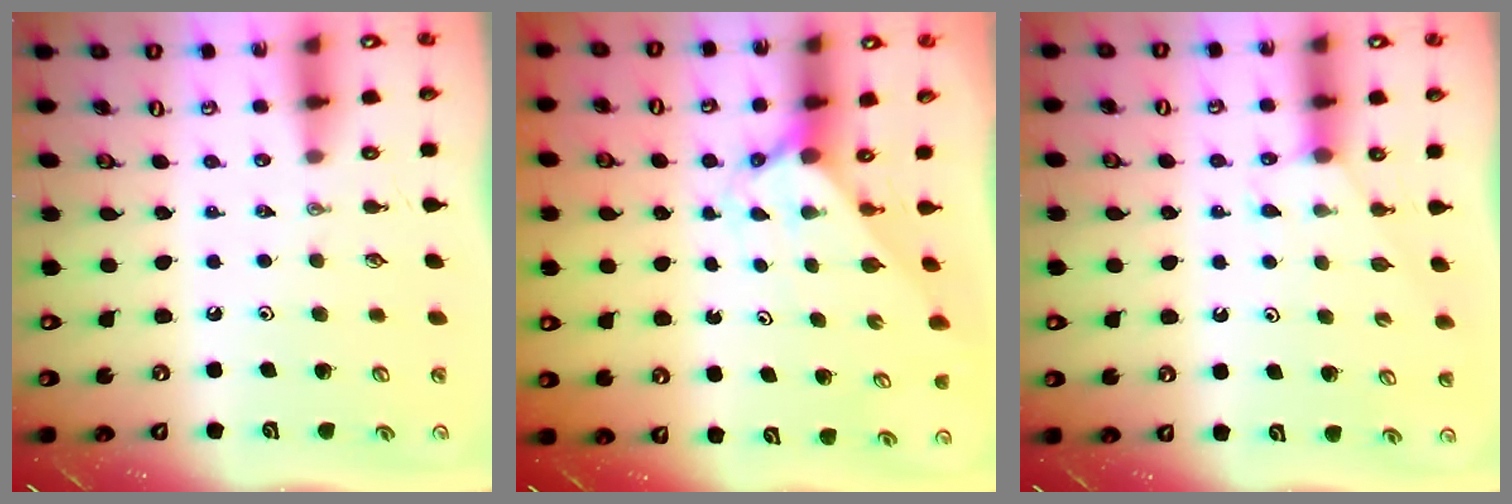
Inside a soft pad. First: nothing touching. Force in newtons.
{"total": 2.0, "press": 2.0, "slide": 0.2}
{"total": 3.8, "press": 3.8, "slide": 0.3}